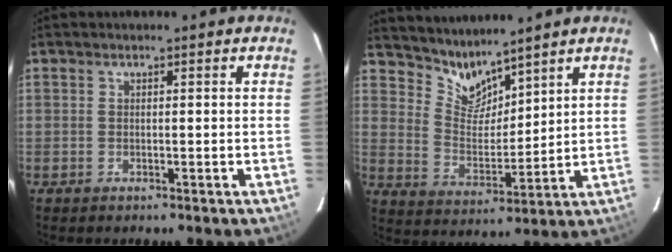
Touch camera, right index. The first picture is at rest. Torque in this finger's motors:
{"motor_torque": [-0.17, 0.04, -0.04, 0.00]}